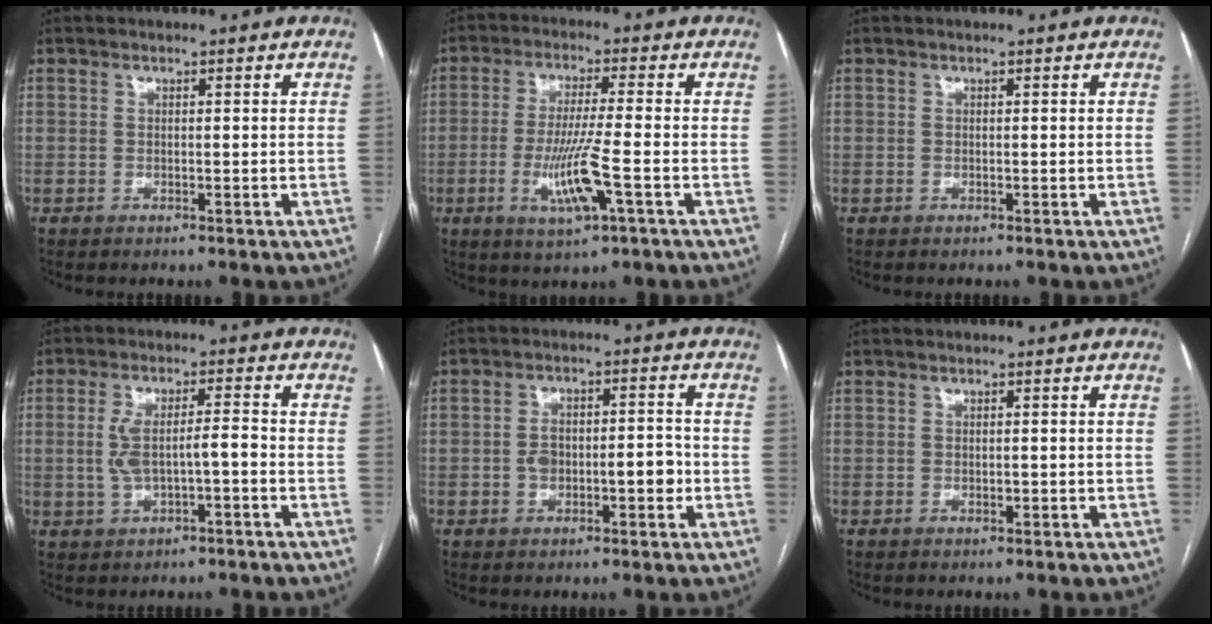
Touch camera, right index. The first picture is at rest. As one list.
[{"total": 8.9, "force": [-2.8, 0.2, 8.4], "torque": [-0.165, -0.013, -0.051]}, {"total": 0.0}, {"total": 6.5, "force": [-1.0, 1.9, 6.1], "torque": [-0.124, 0.018, -0.012]}, {"total": 6.7, "force": [-1.4, 3.1, 5.7], "torque": [-0.098, 0.025, -0.017]}, {"total": 1.0, "force": [-0.2, 0.4, 0.9], "torque": [-0.016, -0.001, -0.002]}]